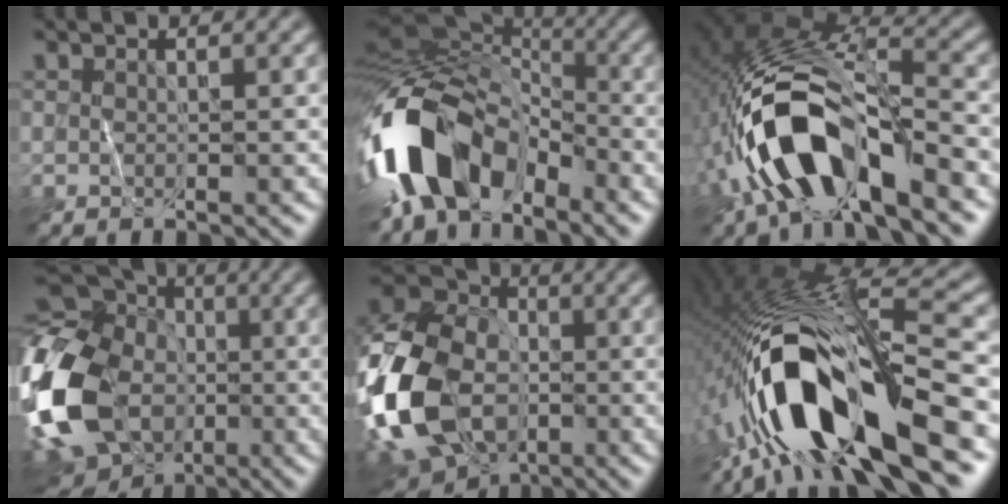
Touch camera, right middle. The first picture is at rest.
{"total": 12.6, "force": [-5.7, 7.6, 8.3], "torque": [-0.161, 0.008, -0.119]}
{"total": 12.0, "force": [-5.3, 4.9, 9.6], "torque": [-0.195, 0.007, -0.098]}
{"total": 19.0, "force": [-3.9, 14.9, 11.1], "torque": [-0.250, -0.016, -0.088]}
{"total": 18.8, "force": [-4.9, 13.4, 12.3], "torque": [-0.292, -0.015, -0.093]}
{"total": 16.7, "force": [-6.0, 5.4, 14.6], "torque": [-0.270, 0.011, -0.103]}